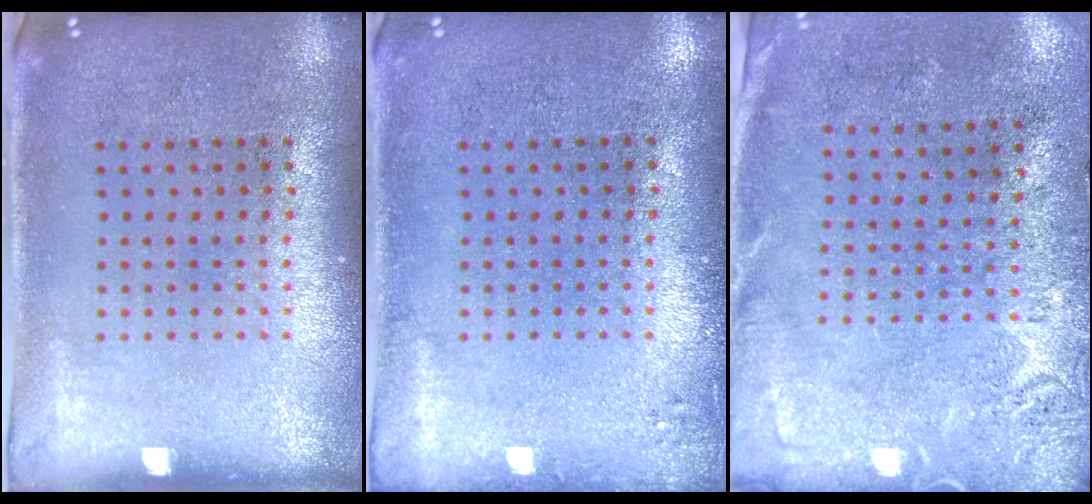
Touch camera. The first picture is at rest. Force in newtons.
{"total": 1.0, "press": 1.0, "slide": 0.2}
{"total": 2.6, "press": 2.2, "slide": 1.4}